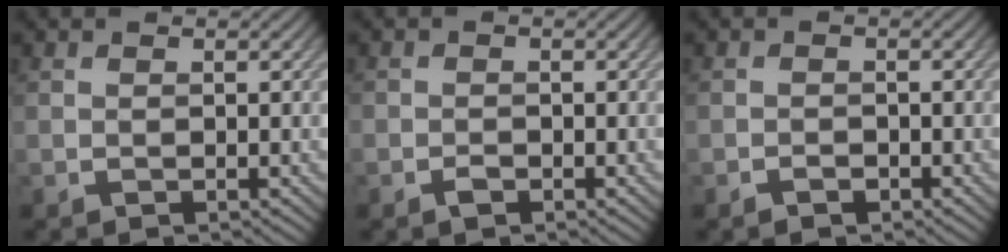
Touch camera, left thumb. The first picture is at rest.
{"total": 1.3, "force": [-0.8, 0.8, 0.6], "torque": [-0.009, -0.001, -0.017]}
{"total": 1.0, "force": [-0.7, 0.6, 0.4], "torque": [-0.004, 0.000, -0.013]}